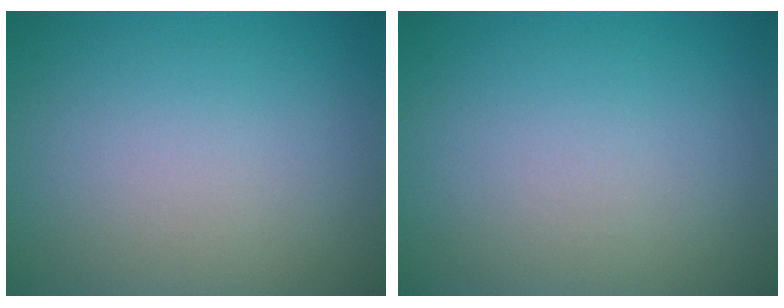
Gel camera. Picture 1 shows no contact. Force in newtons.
{"total": 0.0}